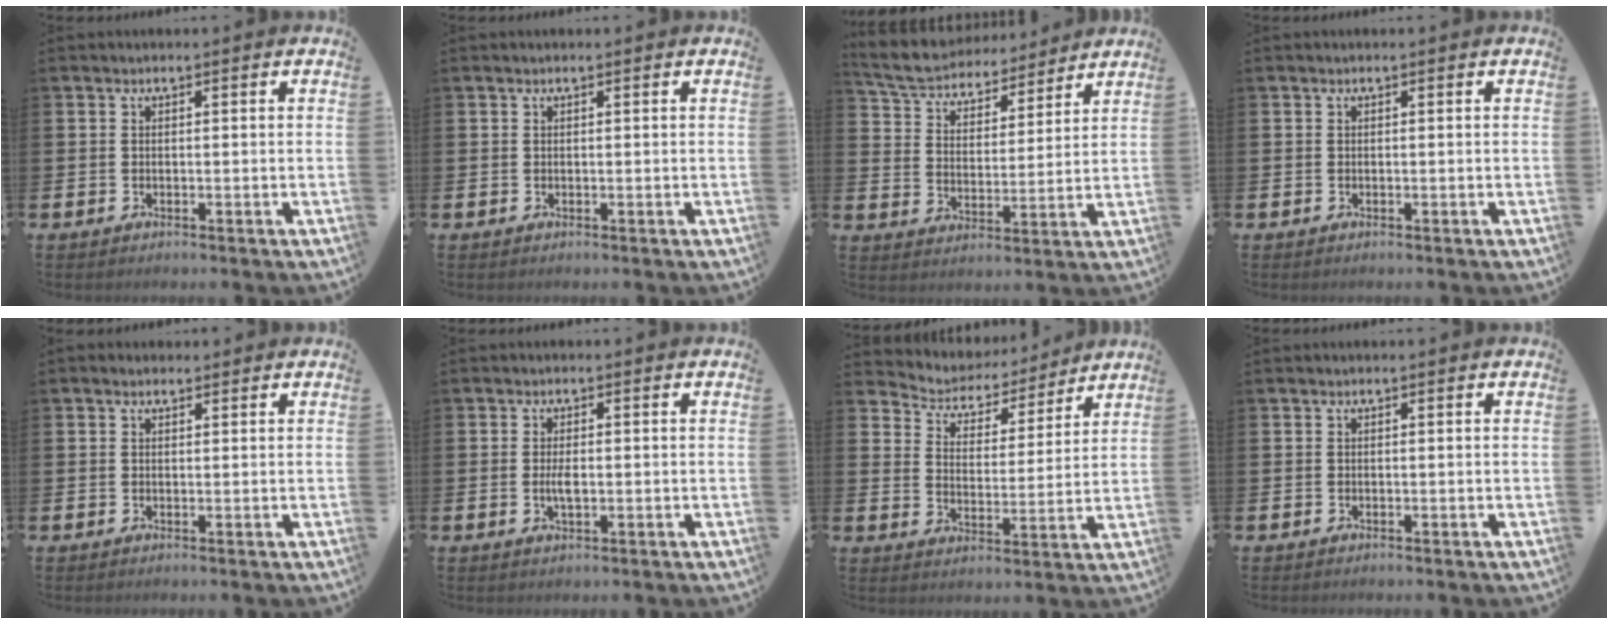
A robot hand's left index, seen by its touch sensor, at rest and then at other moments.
{"total": 0.0}
{"total": 5.9, "force": [5.6, 1.7, 0.2], "torque": [-0.037, -0.047, 0.096]}
{"total": 0.0}
{"total": 1.2, "force": [1.0, 0.5, 0.3], "torque": [0.005, 0.001, 0.016]}
{"total": 2.3, "force": [-0.2, 0.9, 2.1], "torque": [-0.033, -0.003, -0.006]}
{"total": 4.7, "force": [4.3, 1.8, 0.0], "torque": [-0.030, -0.042, 0.068]}
{"total": 0.0}